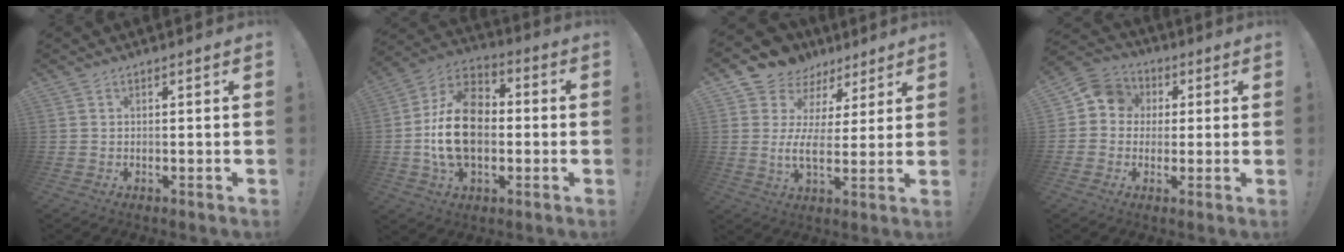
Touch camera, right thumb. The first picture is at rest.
{"total": 19.3, "force": [-1.4, 13.5, 13.8], "torque": [-0.247, 0.025, -0.018]}
{"total": 8.9, "force": [3.5, 6.0, 5.5], "torque": [-0.093, -0.033, 0.071]}
{"total": 8.3, "force": [0.6, 7.9, 2.5], "torque": [-0.027, 0.014, 0.015]}